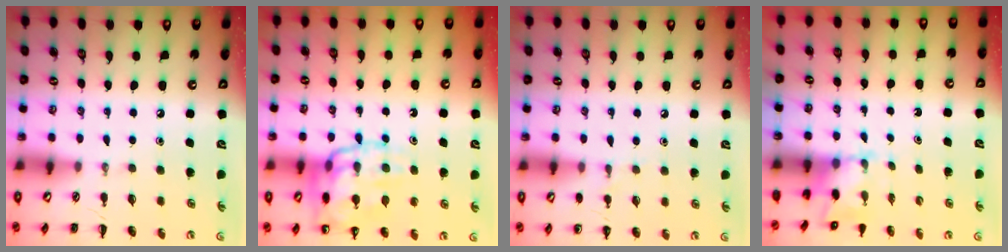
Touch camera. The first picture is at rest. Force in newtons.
{"total": 16.1, "press": 16.0, "slide": 2.0}
{"total": 6.2, "press": 6.0, "slide": 1.9}
{"total": 2.4, "press": 2.3, "slide": 0.8}